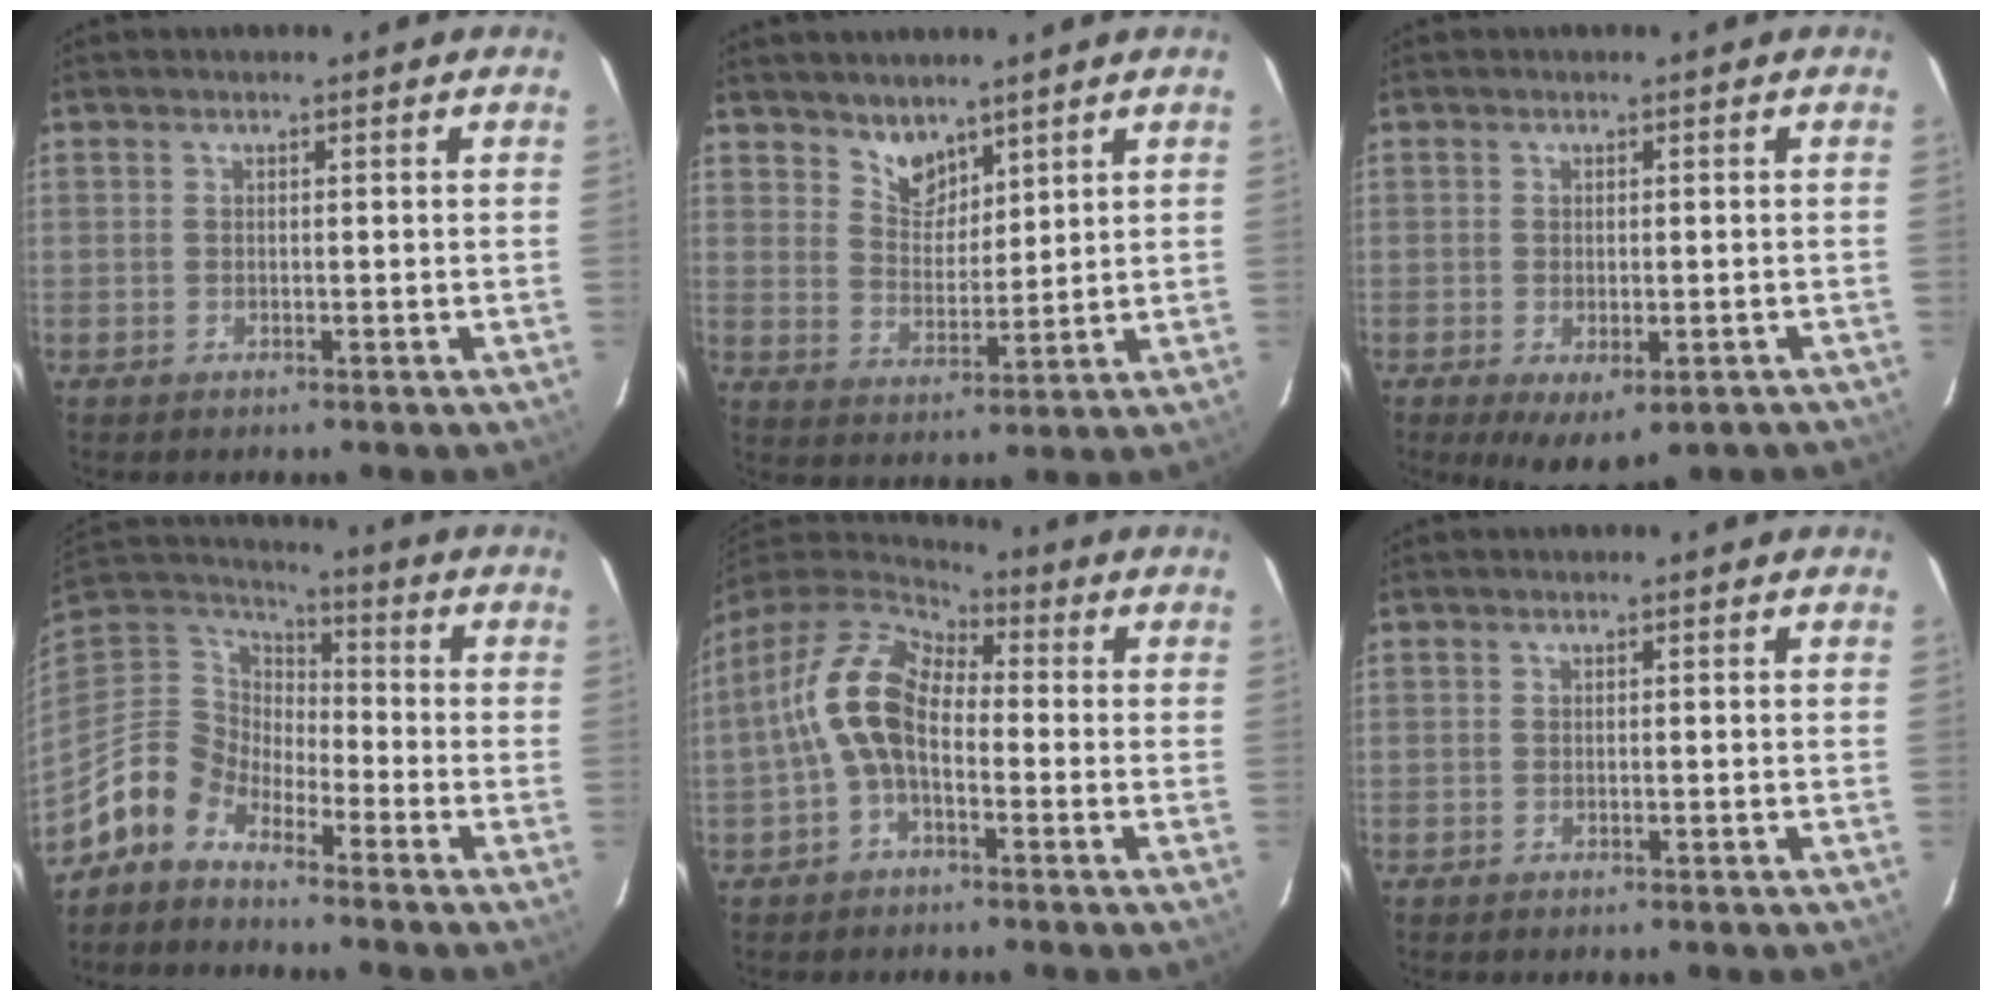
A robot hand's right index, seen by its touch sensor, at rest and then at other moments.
{"total": 5.9, "force": [4.8, 3.0, 1.8], "torque": [-0.020, 0.003, 0.091]}
{"total": 7.3, "force": [-4.1, 3.2, 5.1], "torque": [-0.086, -0.030, -0.050]}
{"total": 10.0, "force": [-8.0, 5.2, 3.0], "torque": [-0.071, 0.021, -0.172]}
{"total": 11.4, "force": [-1.7, 6.6, 9.1], "torque": [-0.178, 0.023, -0.041]}
{"total": 0.0}